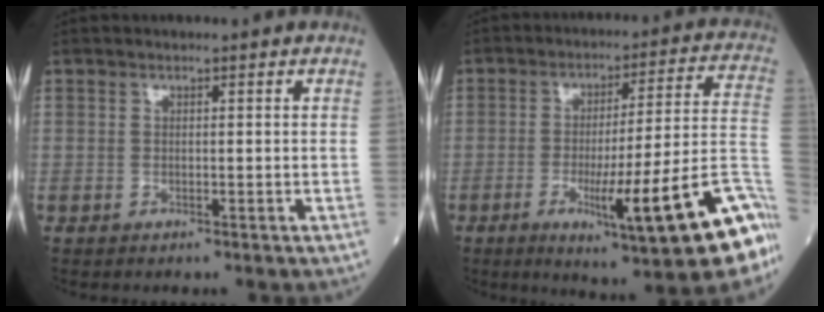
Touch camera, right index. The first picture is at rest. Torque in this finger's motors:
{"motor_torque": [1.61, -0.53, 0.47, 0.12]}